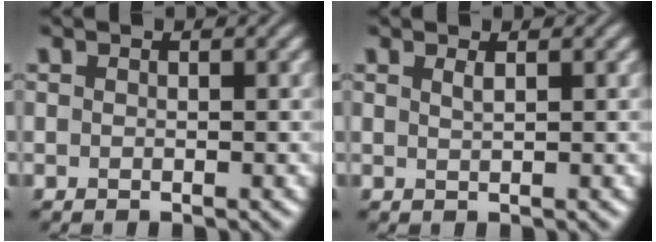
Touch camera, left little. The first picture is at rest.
{"total": 0.9, "force": [0.5, 0.3, 0.7], "torque": [-0.009, 0.001, 0.007]}